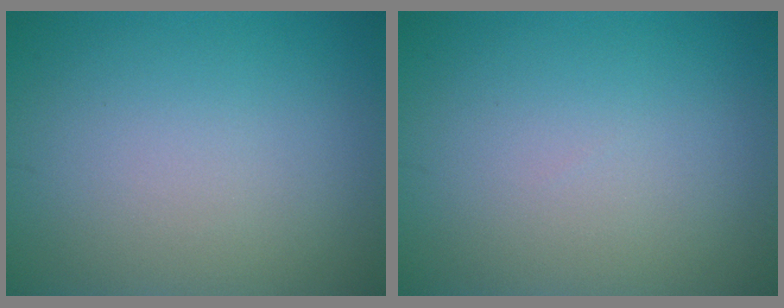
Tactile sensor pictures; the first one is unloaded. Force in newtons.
{"total": 0.0}